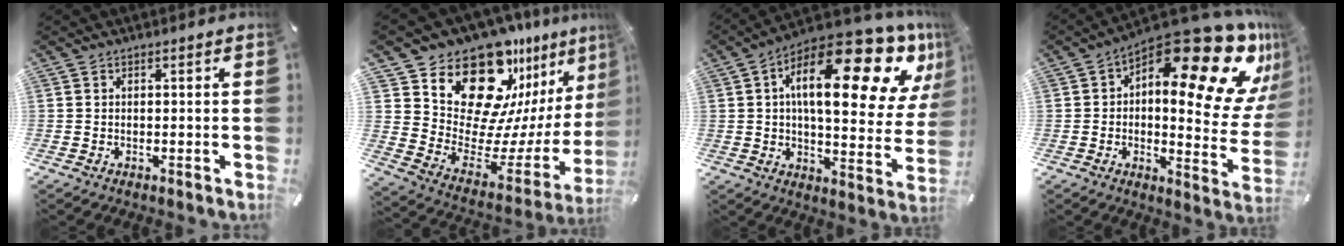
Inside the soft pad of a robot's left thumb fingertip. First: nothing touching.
{"total": 19.2, "force": [14.6, 9.7, 7.9], "torque": [-0.108, -0.144, 0.258]}
{"total": 25.3, "force": [11.7, 9.6, 20.4], "torque": [-0.311, -0.075, 0.190]}
{"total": 25.6, "force": [13.8, 10.1, 19.0], "torque": [-0.238, -0.120, 0.230]}